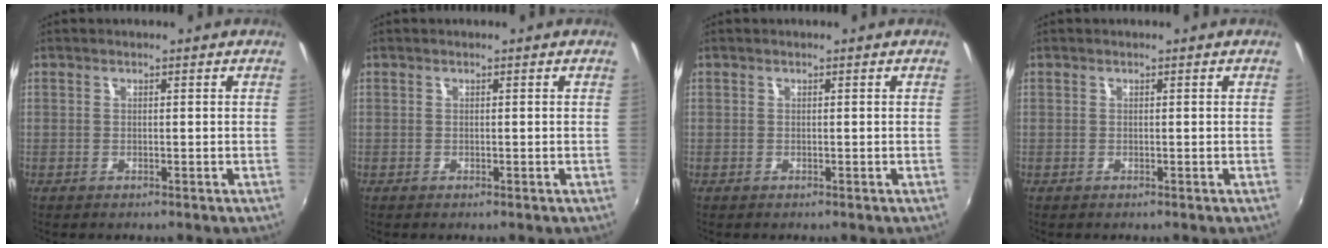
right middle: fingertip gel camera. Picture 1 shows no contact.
{"total": 0.0}
{"total": 0.0}
{"total": 0.0}